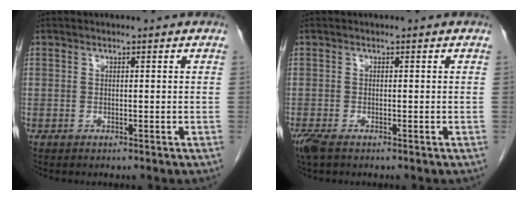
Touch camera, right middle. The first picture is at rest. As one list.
[{"total": 3.0, "force": [-2.1, 1.0, 1.9], "torque": [-0.050, -0.012, -0.038]}]